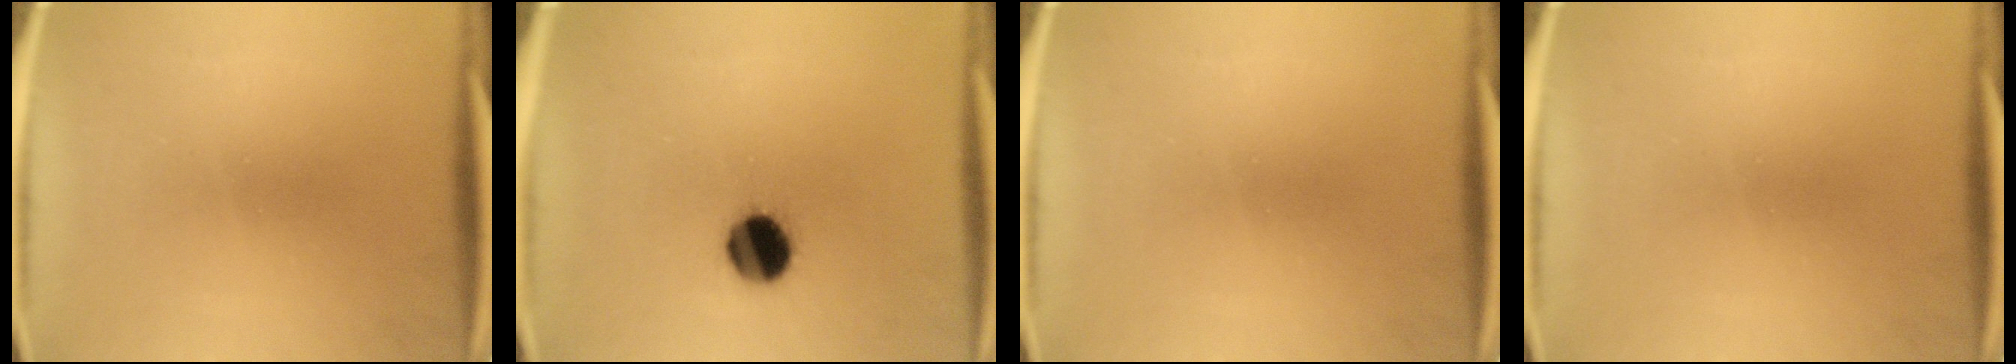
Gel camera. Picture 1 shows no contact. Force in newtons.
{"total": 9.6}
{"total": 0.0}
{"total": 0.0}